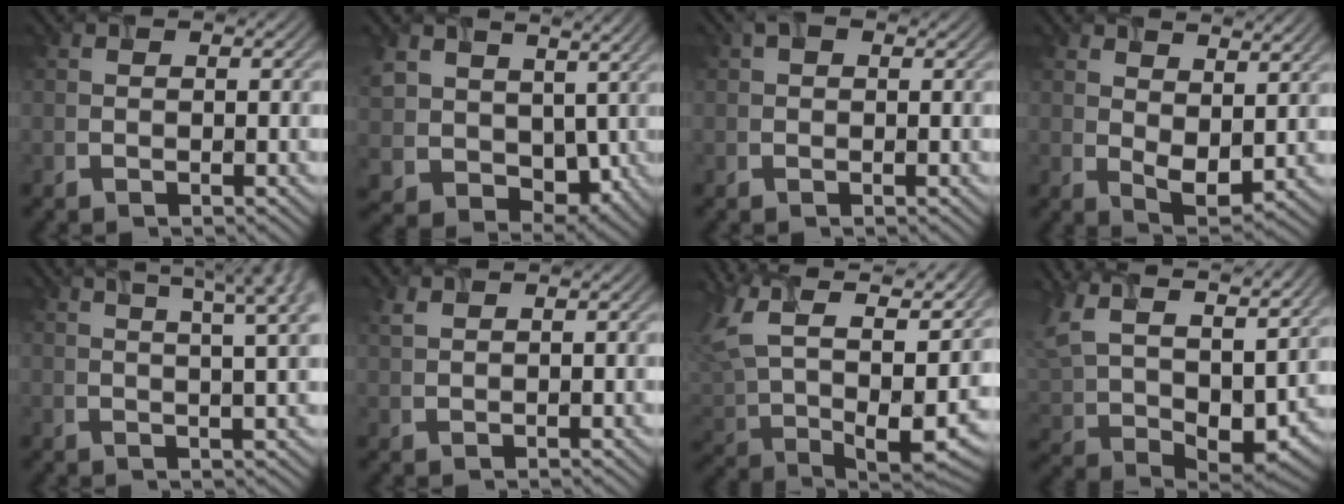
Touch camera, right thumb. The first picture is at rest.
{"total": 8.6, "force": [3.1, 6.5, 4.6], "torque": [-0.127, -0.017, 0.071]}
{"total": 1.7, "force": [0.5, 1.1, 1.2], "torque": [-0.019, 0.008, 0.009]}
{"total": 5.3, "force": [2.7, 2.7, 3.6], "torque": [-0.061, -0.005, 0.055]}
{"total": 9.2, "force": [4.9, 2.4, 7.4], "torque": [-0.089, 0.026, 0.044]}
{"total": 0.7, "force": [0.6, 0.1, 0.4], "torque": [-0.011, 0.005, 0.023]}
{"total": 15.3, "force": [4.0, 9.9, 11.0], "torque": [-0.232, 0.005, 0.089]}
{"total": 15.1, "force": [8.3, 7.4, 10.3], "torque": [-0.243, 0.023, 0.145]}